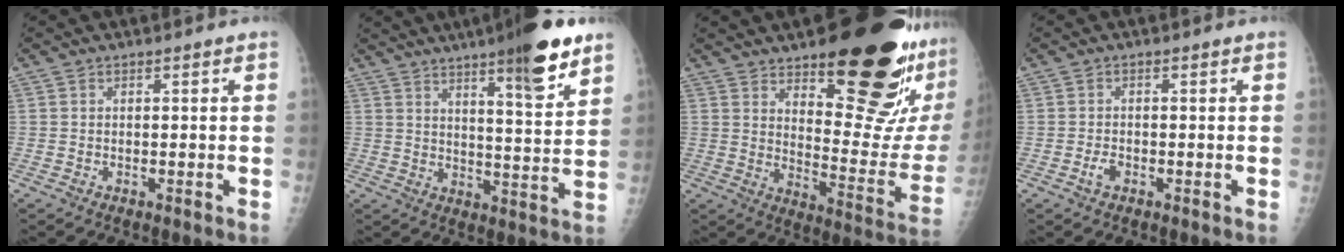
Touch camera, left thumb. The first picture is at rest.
{"total": 15.3, "force": [9.8, 2.5, 11.5], "torque": [-0.147, -0.053, 0.143]}
{"total": 25.7, "force": [15.6, 7.7, 19.0], "torque": [-0.227, -0.101, 0.225]}
{"total": 1.8, "force": [-0.9, 1.1, 1.1], "torque": [-0.022, 0.004, -0.018]}